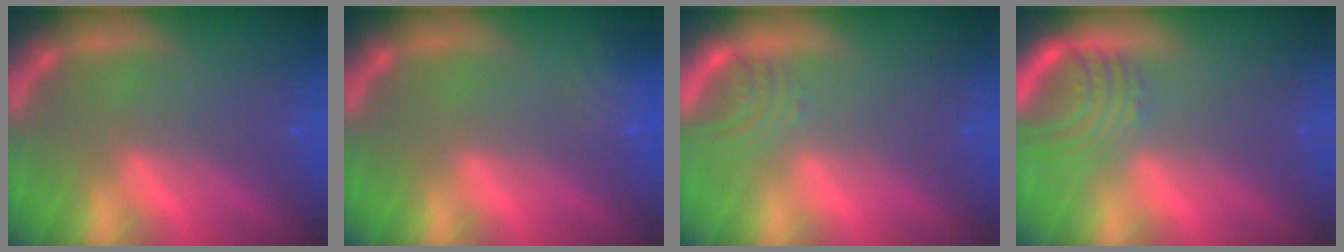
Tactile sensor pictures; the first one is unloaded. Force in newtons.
{"total": 3.0}
{"total": 2.5}
{"total": 5.0}